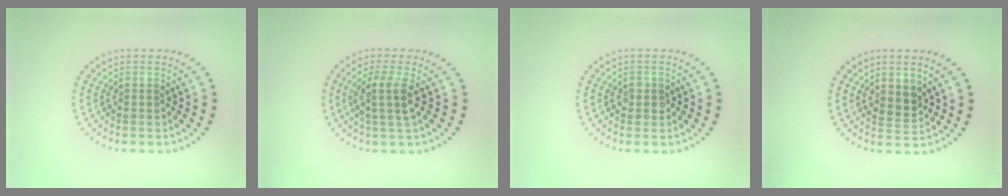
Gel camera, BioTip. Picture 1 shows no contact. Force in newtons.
{"total": 2.7, "press": 2.2, "slide": 1.6}
{"total": 1.3, "press": 1.2, "slide": 0.4}
{"total": 1.9, "press": 1.8, "slide": 0.7}